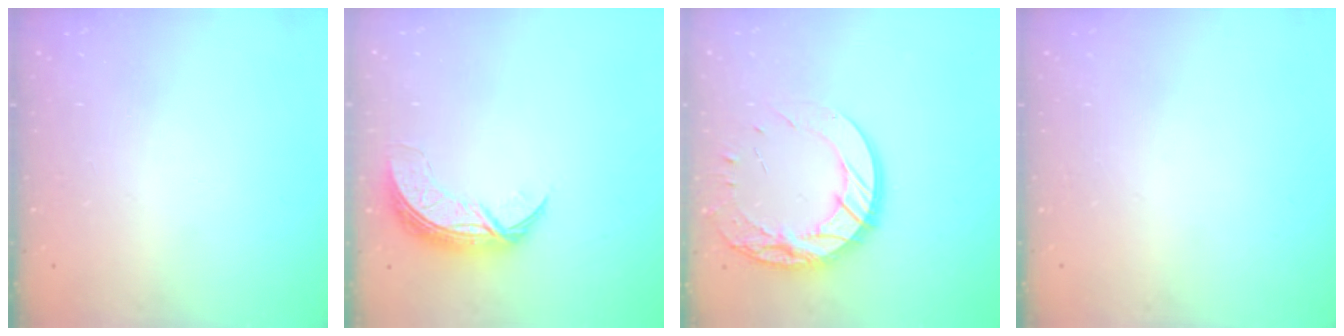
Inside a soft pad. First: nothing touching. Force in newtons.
{"total": 7.7, "press": 7.6, "slide": 0.7}
{"total": 16.6, "press": 16.5, "slide": 1.2}
{"total": 0.0}